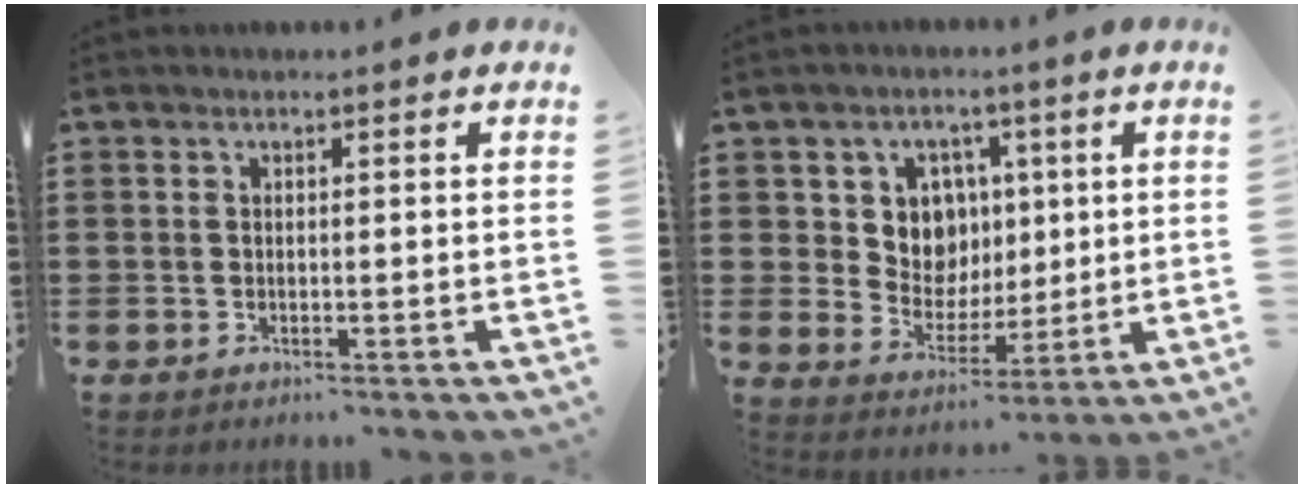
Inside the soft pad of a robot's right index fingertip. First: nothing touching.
{"total": 7.9, "force": [2.2, 6.9, 3.0], "torque": [-0.078, 0.006, 0.040]}